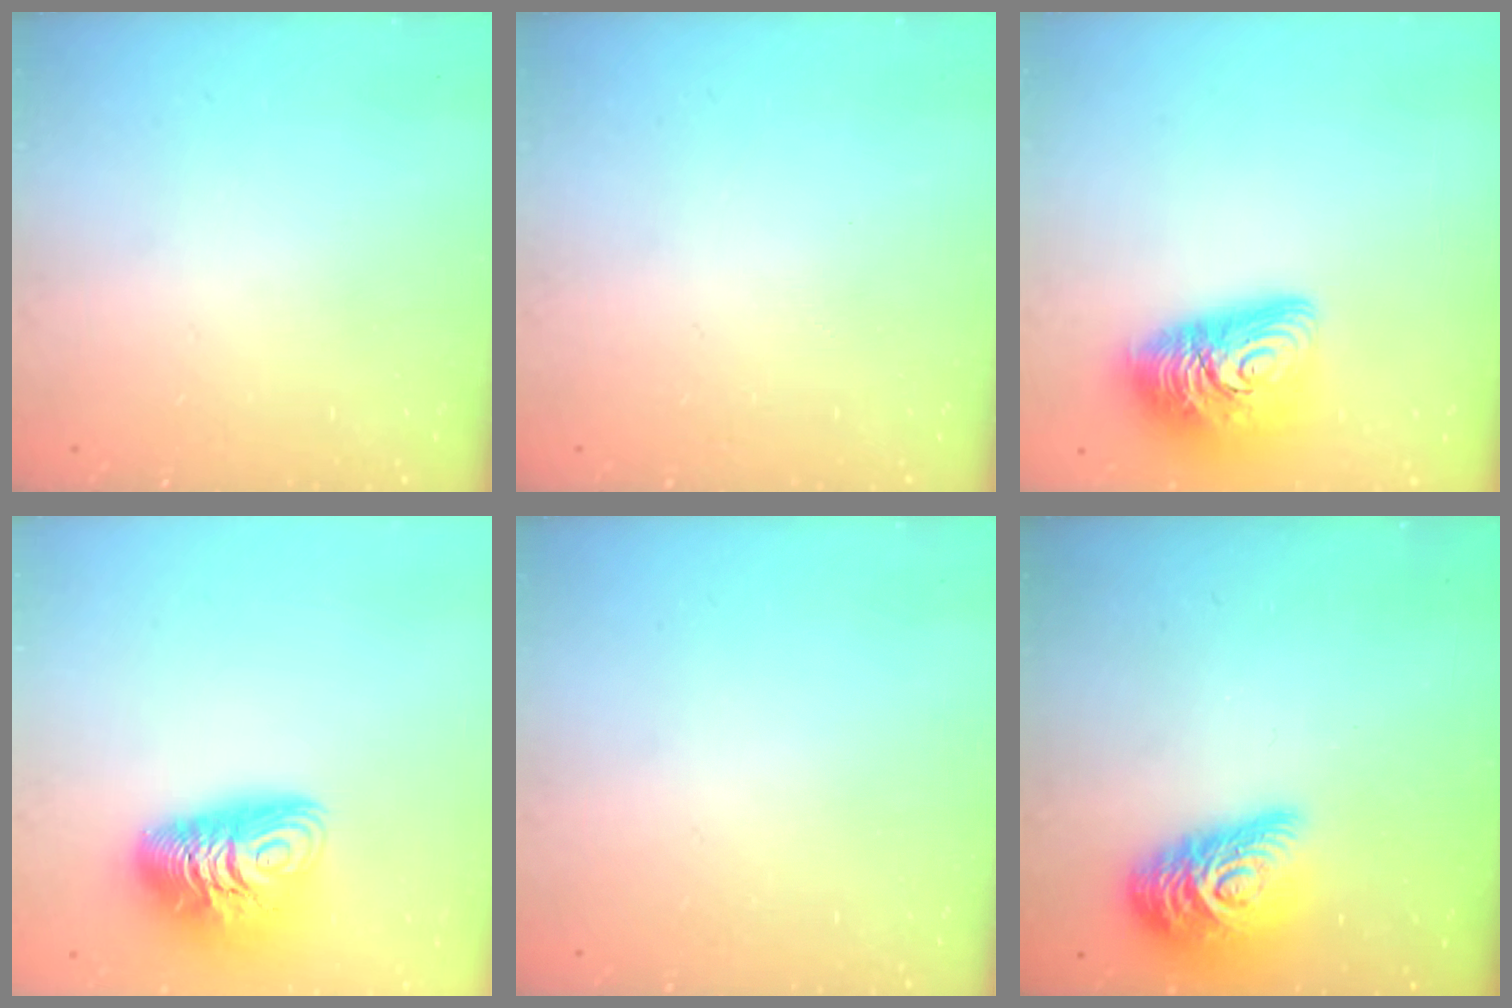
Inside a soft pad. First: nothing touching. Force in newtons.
{"total": 0.0}
{"total": 15.6, "press": 15.5, "slide": 1.1}
{"total": 11.8, "press": 11.8, "slide": 1.1}
{"total": 0.0}
{"total": 15.9, "press": 15.8, "slide": 0.8}